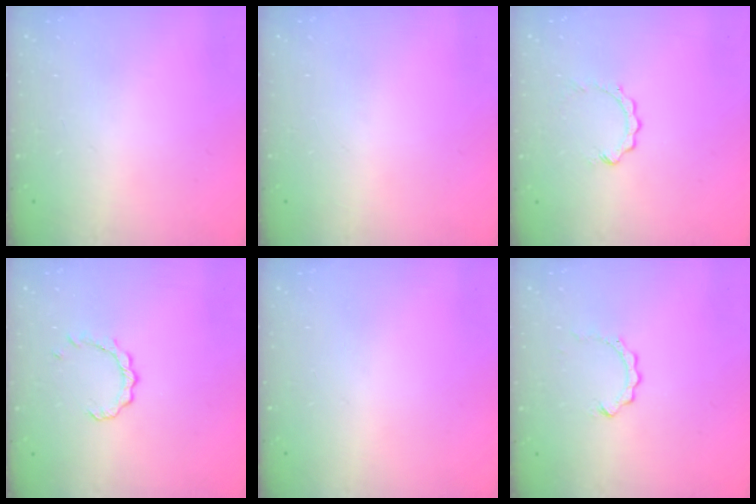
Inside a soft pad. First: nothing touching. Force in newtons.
{"total": 0.0}
{"total": 2.6, "press": 2.6, "slide": 0.3}
{"total": 2.4, "press": 2.4, "slide": 0.3}
{"total": 0.0}
{"total": 2.7, "press": 2.7, "slide": 0.3}